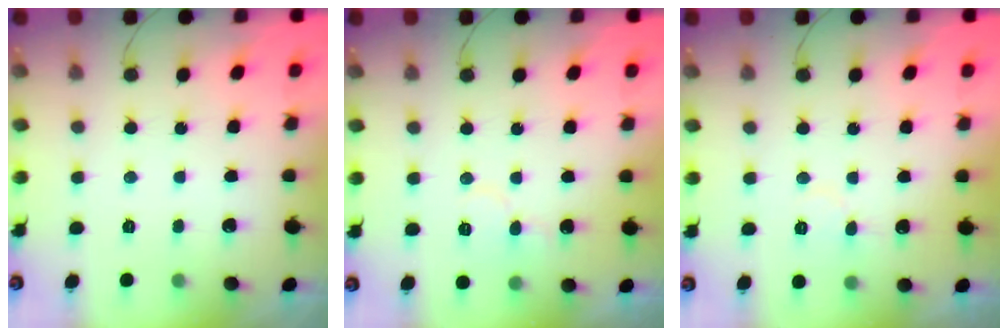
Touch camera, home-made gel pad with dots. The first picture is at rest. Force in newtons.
{"total": 5.4, "press": 5.3, "slide": 0.5}
{"total": 5.0, "press": 5.0, "slide": 0.5}